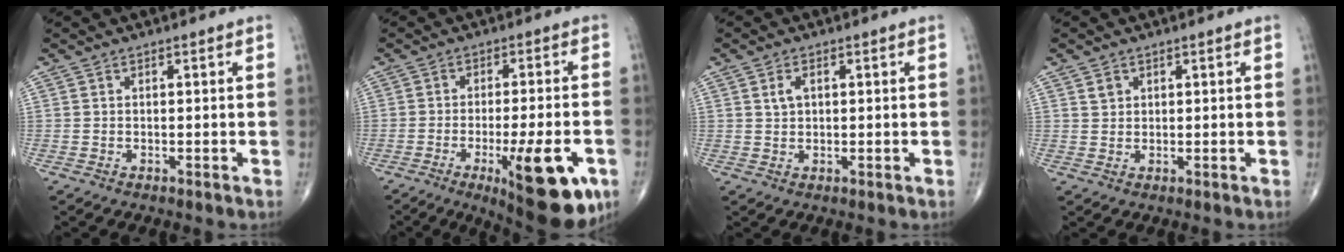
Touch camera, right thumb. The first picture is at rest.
{"total": 16.6, "force": [-6.5, 4.6, 14.6], "torque": [-0.171, 0.005, -0.082]}
{"total": 2.4, "force": [0.8, 1.5, 1.7], "torque": [-0.030, 0.003, 0.016]}
{"total": 1.8, "force": [0.9, 1.4, 0.6], "torque": [0.002, -0.006, 0.015]}